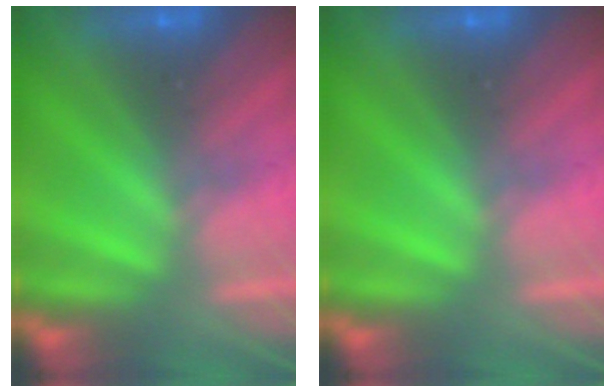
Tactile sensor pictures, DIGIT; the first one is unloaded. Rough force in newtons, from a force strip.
{"total": 0.0}